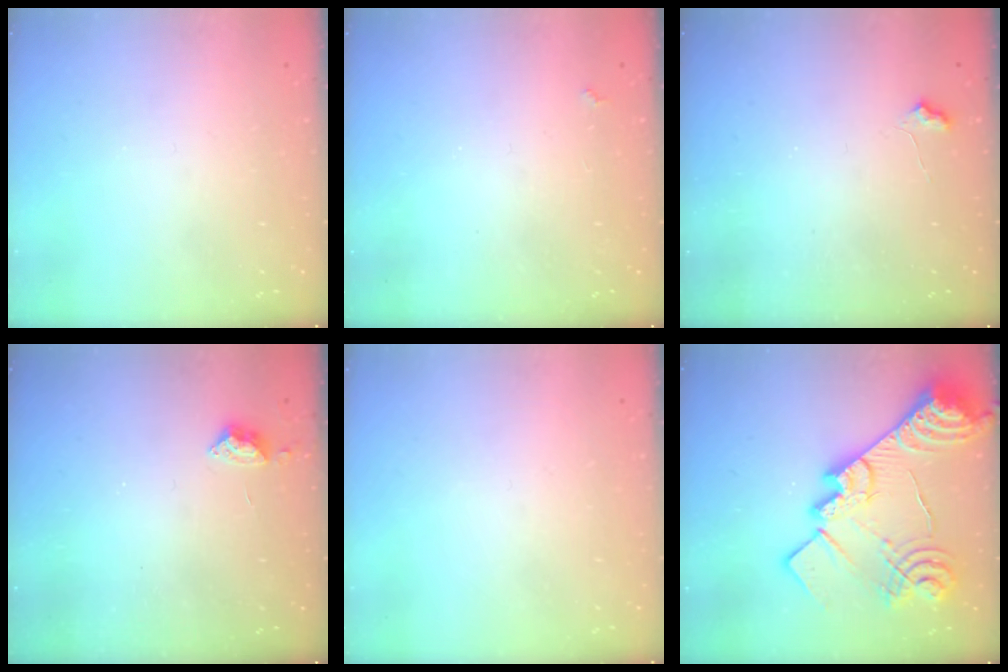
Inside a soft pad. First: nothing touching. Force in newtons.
{"total": 1.7, "press": 1.7, "slide": 0.4}
{"total": 5.6, "press": 5.6, "slide": 0.8}
{"total": 4.7, "press": 4.6, "slide": 0.7}
{"total": 0.0}
{"total": 31.6, "press": 31.4, "slide": 3.6}